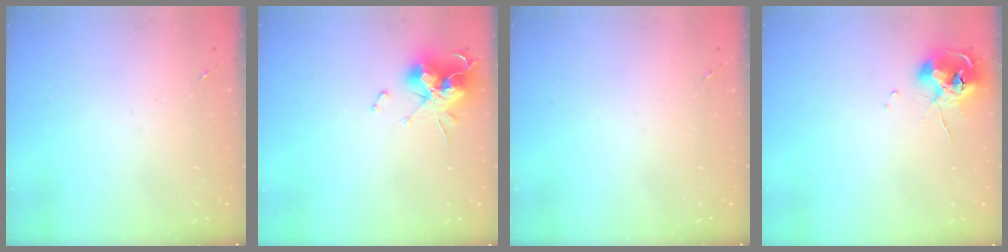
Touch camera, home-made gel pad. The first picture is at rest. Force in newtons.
{"total": 14.9, "press": 14.9, "slide": 0.9}
{"total": 0.0}
{"total": 10.0, "press": 9.9, "slide": 1.4}